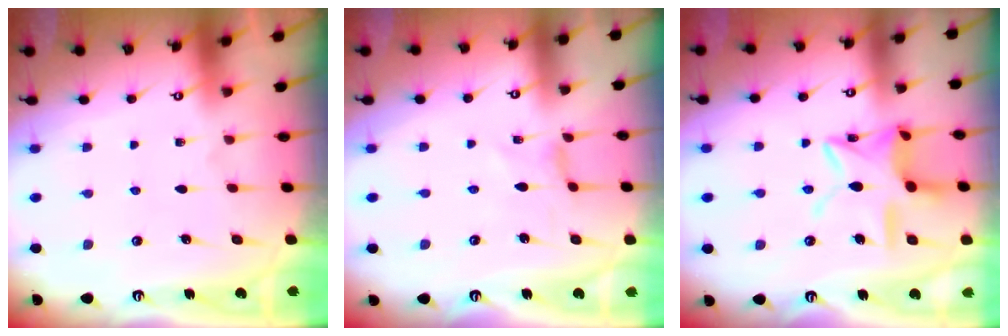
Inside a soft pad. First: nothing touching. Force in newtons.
{"total": 0.0}
{"total": 14.1, "press": 14.1, "slide": 1.0}